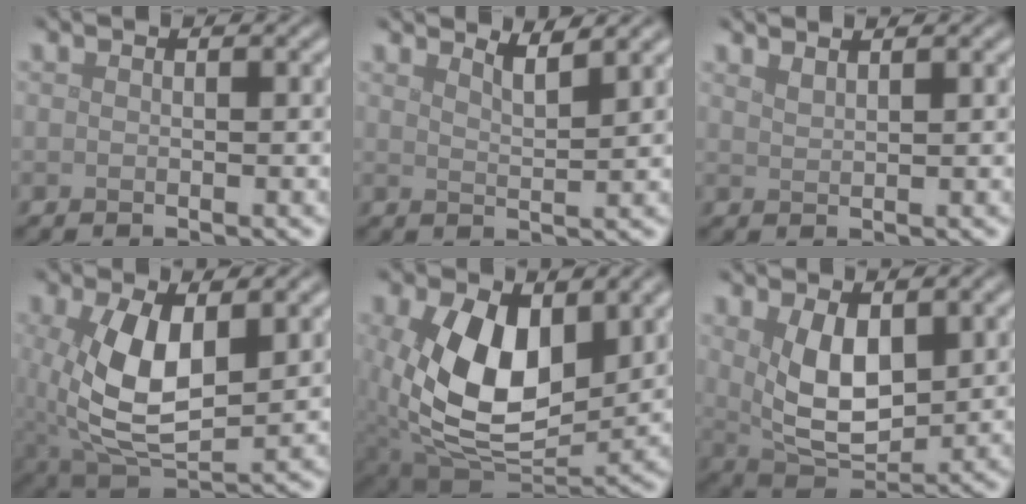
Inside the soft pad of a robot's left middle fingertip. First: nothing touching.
{"total": 2.3, "force": [2.0, 0.4, 1.1], "torque": [-0.010, 0.002, 0.030]}
{"total": 1.3, "force": [1.2, 0.3, 0.5], "torque": [-0.005, 0.003, 0.020]}
{"total": 8.4, "force": [1.2, 4.4, 7.0], "torque": [-0.161, -0.015, 0.032]}
{"total": 11.7, "force": [2.0, 7.4, 8.9], "torque": [-0.178, -0.027, 0.046]}
{"total": 6.3, "force": [1.7, 3.3, 5.1], "torque": [-0.101, -0.011, 0.040]}